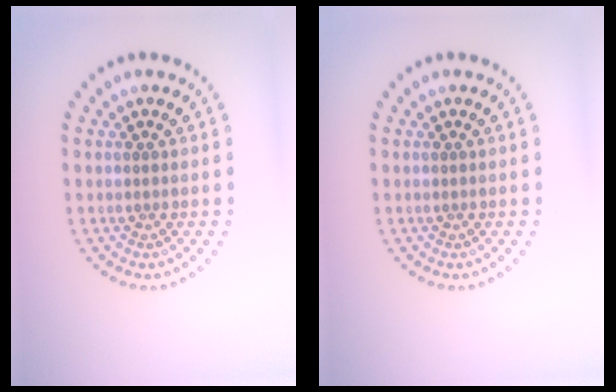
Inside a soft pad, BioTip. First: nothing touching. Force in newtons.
{"total": 0.0}